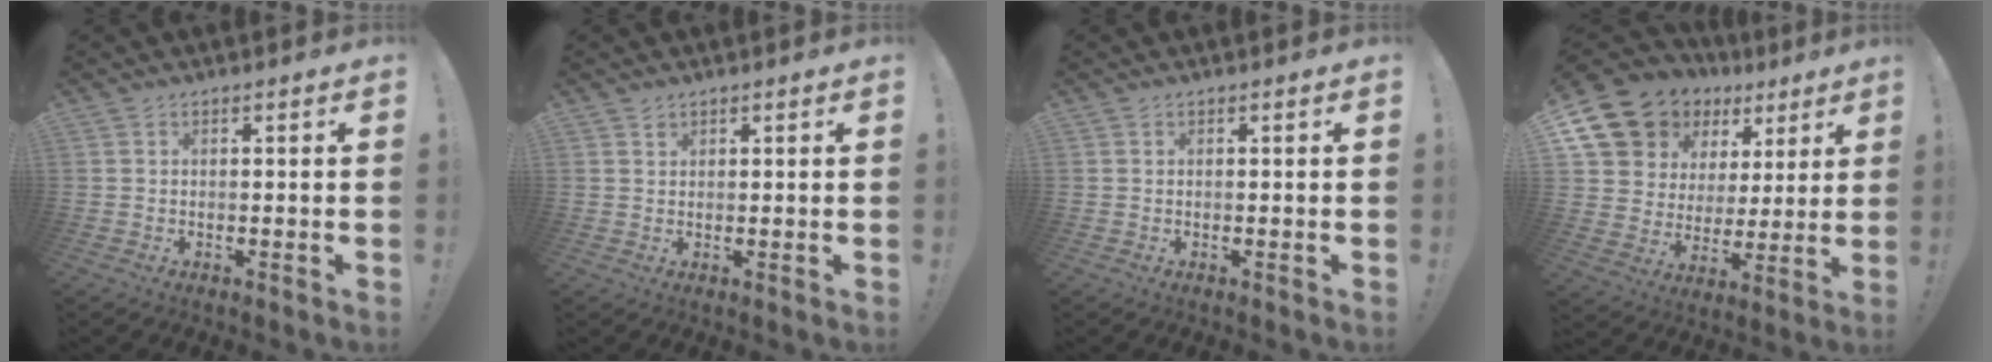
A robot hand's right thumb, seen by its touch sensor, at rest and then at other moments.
{"total": 1.1, "force": [0.9, 0.7, 0.1], "torque": [0.006, -0.004, 0.016]}
{"total": 0.0}
{"total": 14.9, "force": [9.3, 10.6, 4.7], "torque": [-0.088, -0.059, 0.192]}